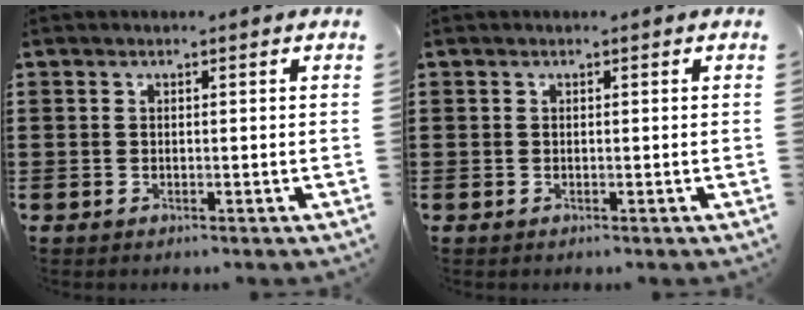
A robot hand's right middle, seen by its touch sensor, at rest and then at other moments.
{"total": 0.0}